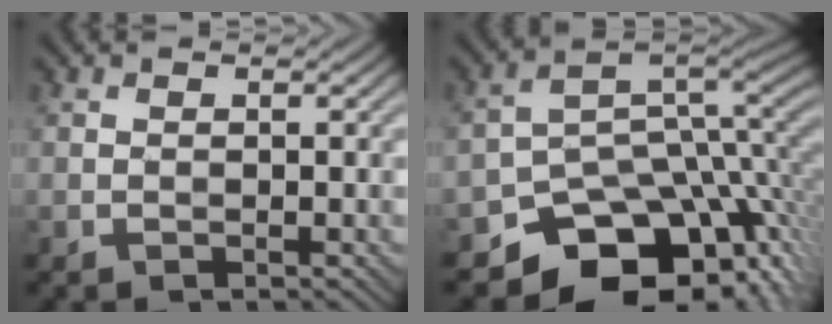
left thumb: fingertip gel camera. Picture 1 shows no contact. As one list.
[{"total": 13.3, "force": [-7.2, 8.8, 6.9], "torque": [-0.112, -0.027, -0.102]}]